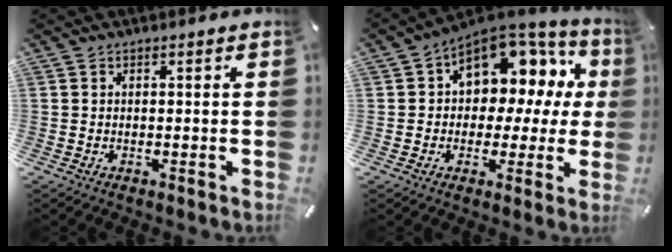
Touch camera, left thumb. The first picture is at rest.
{"total": 12.3, "force": [5.2, 8.5, 7.1], "torque": [-0.106, -0.044, 0.094]}